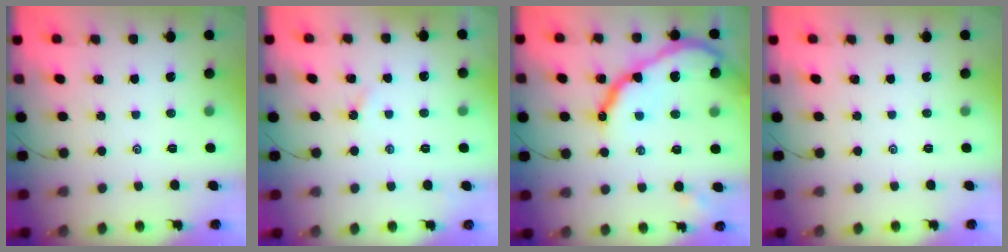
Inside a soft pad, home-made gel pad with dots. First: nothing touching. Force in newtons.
{"total": 1.5, "press": 1.5, "slide": 0.3}
{"total": 18.6, "press": 18.5, "slide": 1.5}
{"total": 0.0}